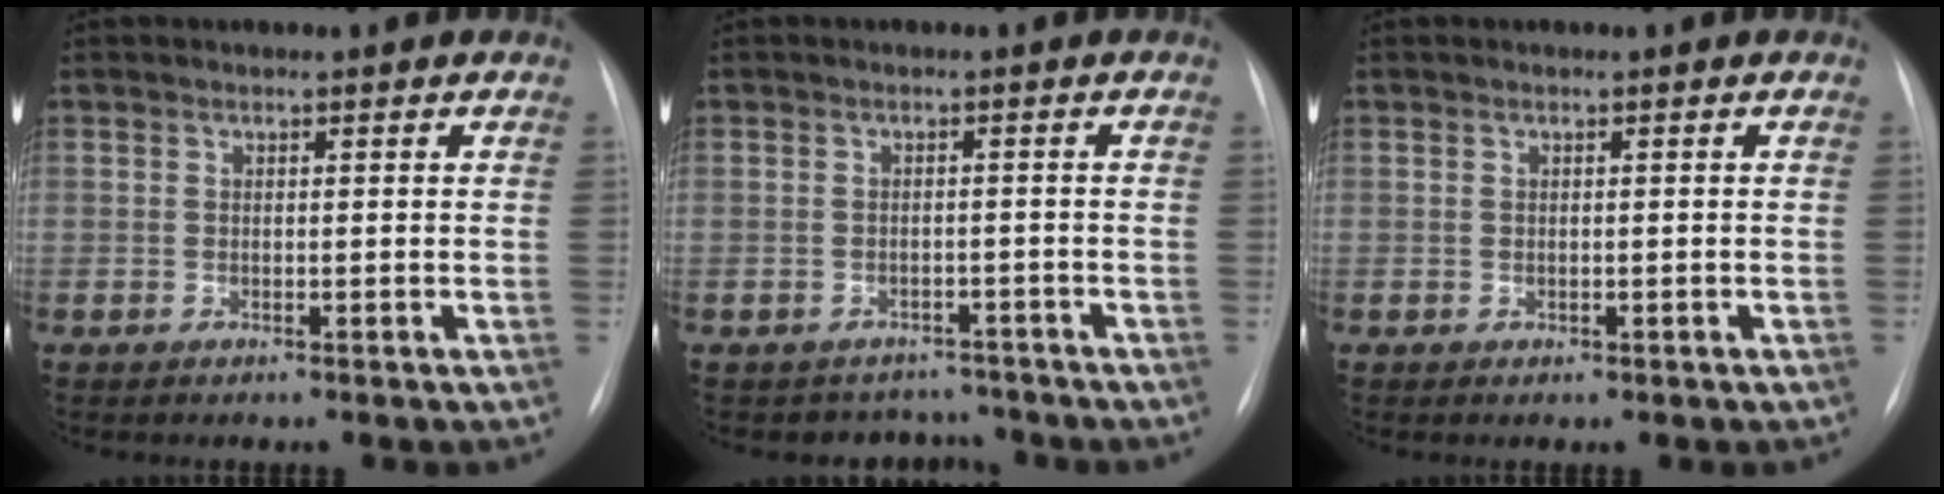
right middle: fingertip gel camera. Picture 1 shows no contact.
{"total": 4.7, "force": [-4.0, 2.2, -0.7], "torque": [0.013, 0.023, -0.051]}
{"total": 0.5, "force": [-0.2, 0.5, 0.2], "torque": [-0.002, 0.001, 0.001]}